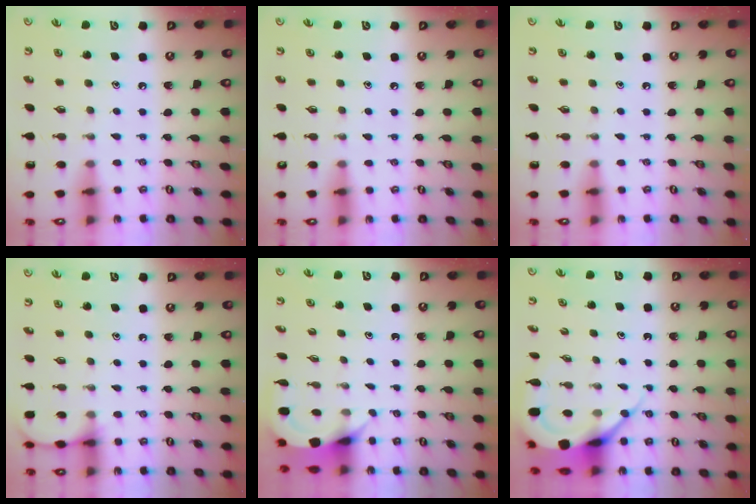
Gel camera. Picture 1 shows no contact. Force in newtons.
{"total": 3.2, "press": 3.2, "slide": 0.6}
{"total": 0.0}
{"total": 4.6, "press": 4.5, "slide": 0.4}
{"total": 4.5, "press": 4.5, "slide": 0.2}
{"total": 7.3, "press": 7.3, "slide": 0.6}